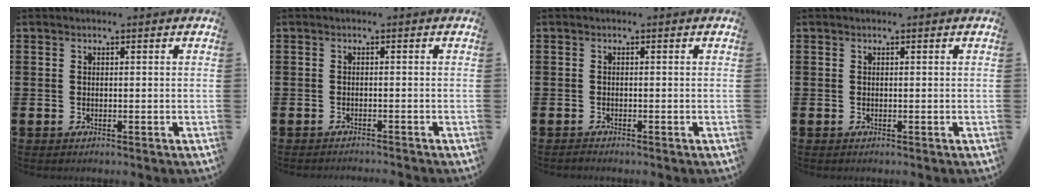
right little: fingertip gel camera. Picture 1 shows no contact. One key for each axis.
{"total": 0.8, "fx": -0.7, "fy": -0.2, "fz": 0.0, "tx": 0.001, "ty": -0.001, "tz": -0.016}
{"total": 0.0}
{"total": 0.0}